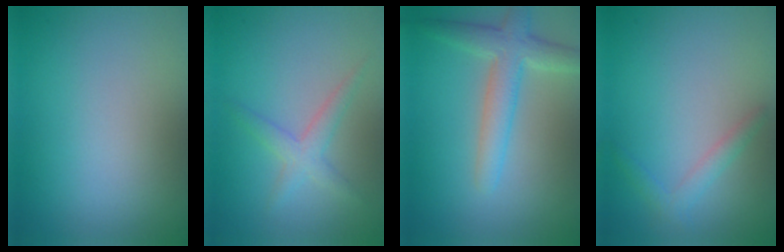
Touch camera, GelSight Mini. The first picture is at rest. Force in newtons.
{"total": 2.1, "press": 2.1, "slide": 0.1}
{"total": 4.0, "press": 4.0, "slide": 0.1}
{"total": 1.5, "press": 1.5, "slide": 0.1}